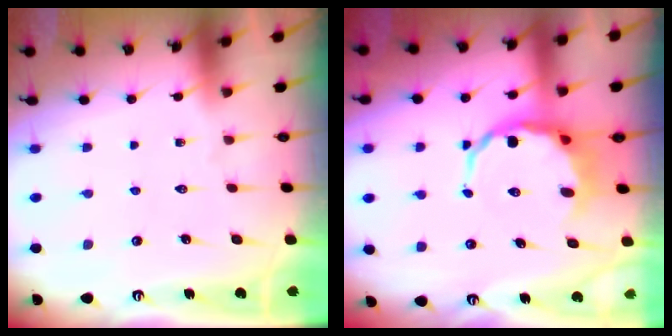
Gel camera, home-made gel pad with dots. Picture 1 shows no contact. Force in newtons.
{"total": 8.6, "press": 8.3, "slide": 2.3}